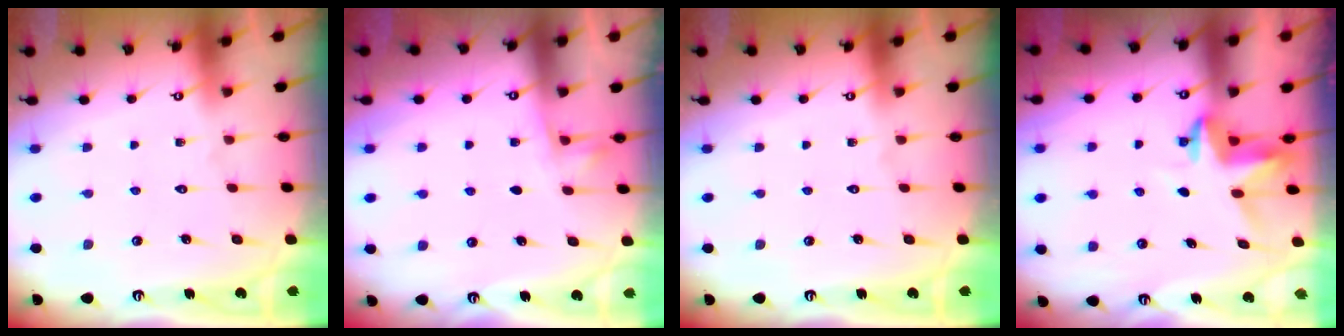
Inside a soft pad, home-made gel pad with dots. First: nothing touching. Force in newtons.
{"total": 3.0, "press": 3.0, "slide": 0.4}
{"total": 0.0}
{"total": 3.9, "press": 3.9, "slide": 0.3}